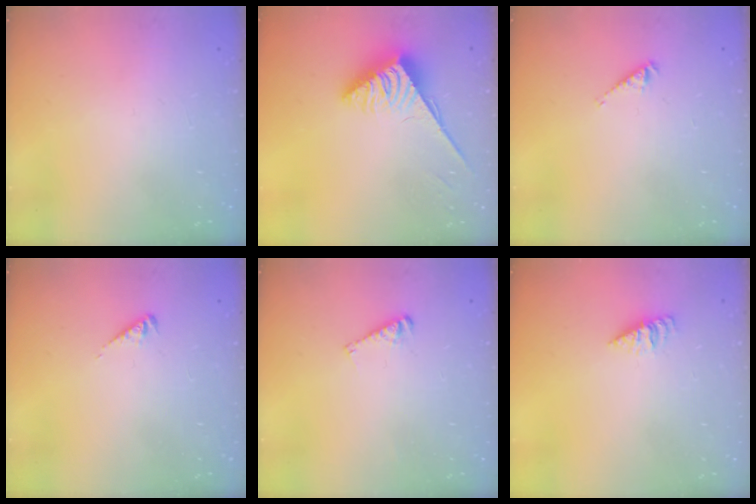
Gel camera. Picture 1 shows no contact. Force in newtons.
{"total": 4.0, "press": 3.9, "slide": 0.6}
{"total": 2.9, "press": 2.9, "slide": 0.5}
{"total": 2.6, "press": 2.5, "slide": 0.5}
{"total": 3.8, "press": 3.8, "slide": 0.6}
{"total": 2.6, "press": 2.6, "slide": 0.4}